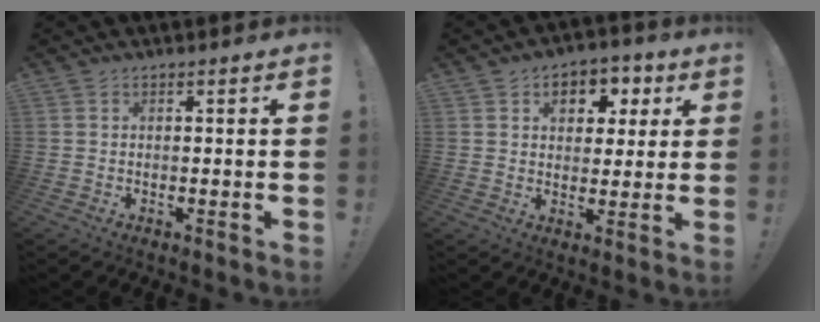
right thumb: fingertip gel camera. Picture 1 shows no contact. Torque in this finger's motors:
{"motor_torque": [0.07, 0.30, 0.37, 0.55, 0.00]}